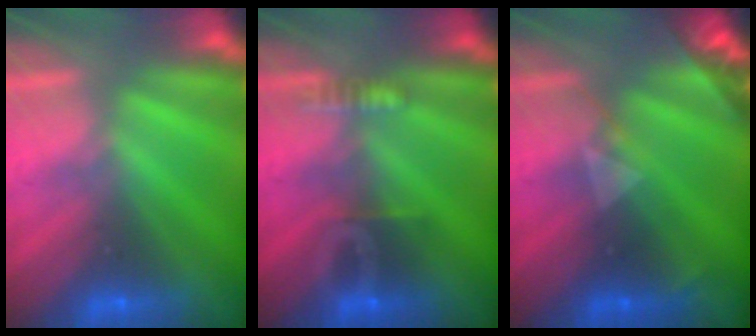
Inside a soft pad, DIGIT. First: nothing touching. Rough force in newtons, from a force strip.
{"total": 3.2}
{"total": 2.4}